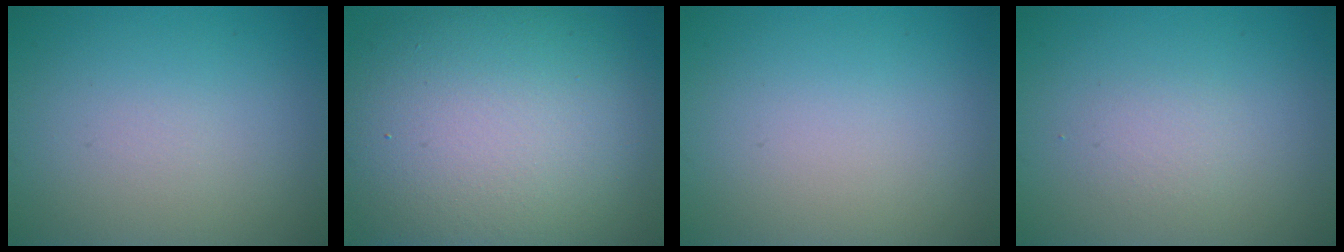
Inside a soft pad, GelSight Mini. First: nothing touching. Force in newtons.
{"total": 14.5, "press": 14.5, "slide": 0.7}
{"total": 0.0}
{"total": 1.3, "press": 1.3, "slide": 0.0}